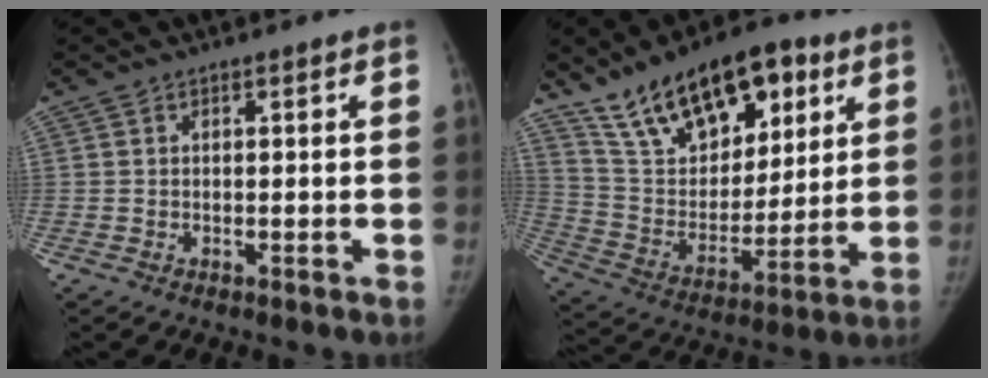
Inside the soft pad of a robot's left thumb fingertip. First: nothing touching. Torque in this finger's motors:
{"motor_torque": [1.98, 1.99, 1.53, -1.24, 0.08]}